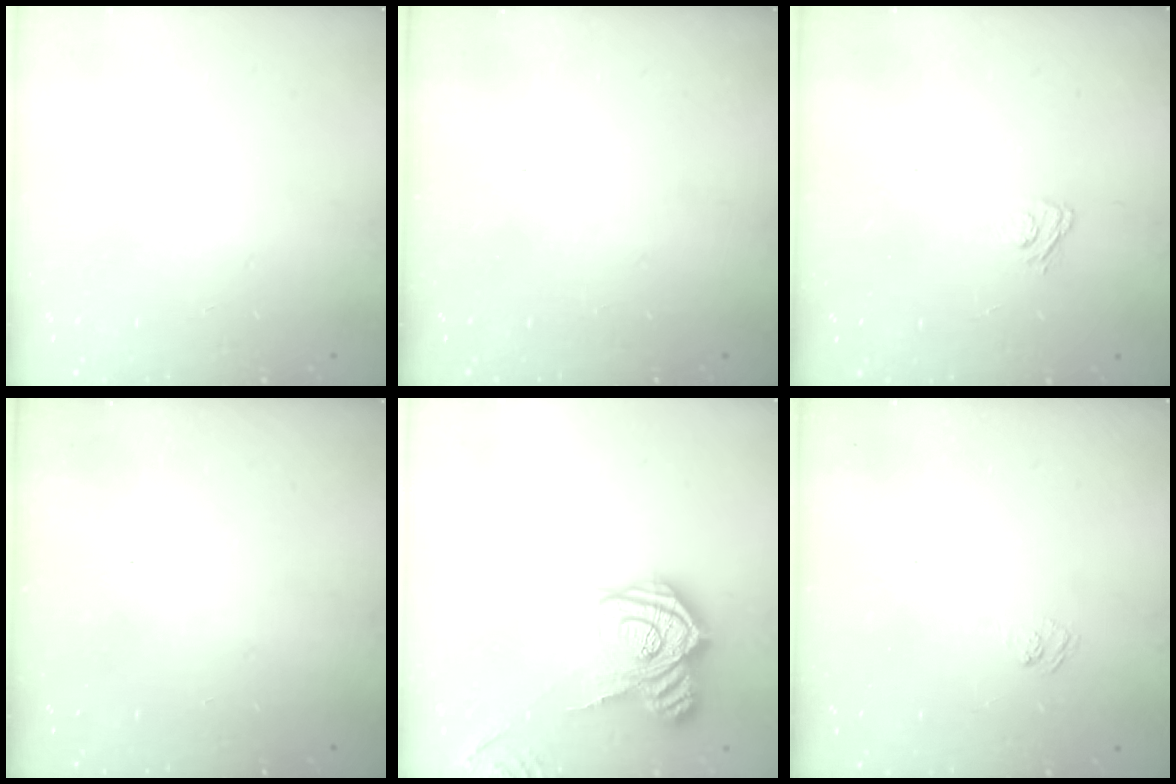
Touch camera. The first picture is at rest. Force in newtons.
{"total": 2.2, "press": 2.1, "slide": 0.7}
{"total": 2.9, "press": 2.6, "slide": 1.2}
{"total": 2.6, "press": 2.4, "slide": 0.8}
{"total": 17.5, "press": 17.5, "slide": 1.3}
{"total": 2.4, "press": 2.0, "slide": 1.3}